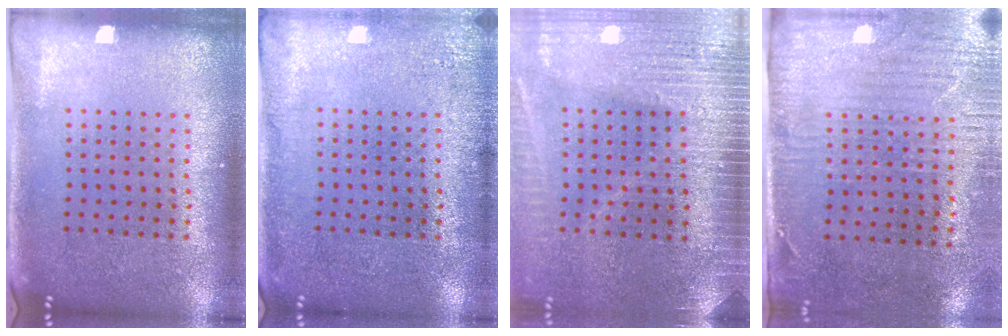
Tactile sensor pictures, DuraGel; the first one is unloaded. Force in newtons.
{"total": 2.0, "press": 2.0, "slide": 0.3}
{"total": 3.4, "press": 3.1, "slide": 1.5}
{"total": 3.0, "press": 2.4, "slide": 1.7}